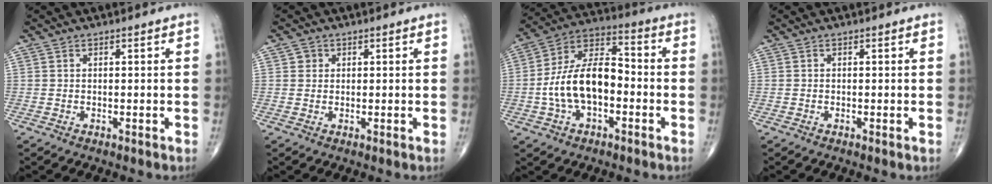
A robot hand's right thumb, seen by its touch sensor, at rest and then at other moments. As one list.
[{"total": 1.4, "force": [0.4, 1.3, 0.2], "torque": [0.006, 0.000, 0.003]}, {"total": 14.8, "force": [-2.6, 8.3, 12.0], "torque": [-0.219, 0.046, -0.053]}, {"total": 0.0}]